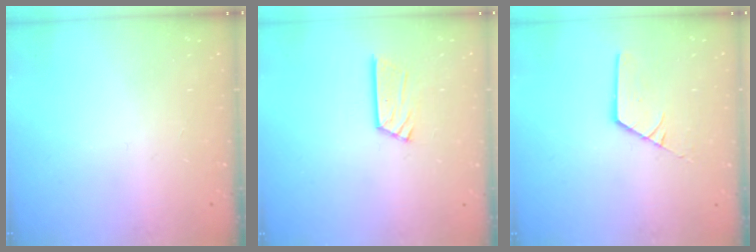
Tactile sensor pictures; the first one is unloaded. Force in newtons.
{"total": 9.8, "press": 9.7, "slide": 0.9}
{"total": 2.5, "press": 2.5, "slide": 0.2}